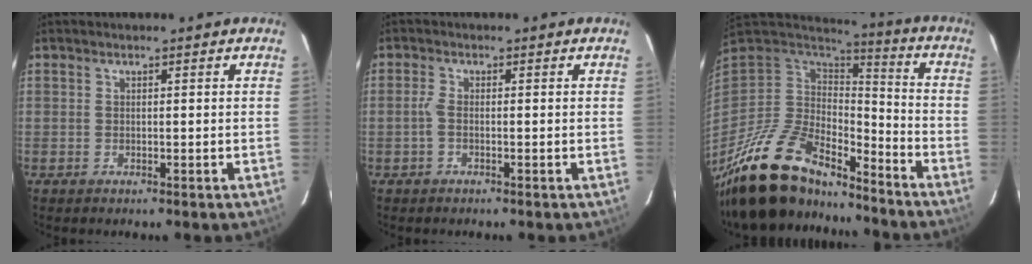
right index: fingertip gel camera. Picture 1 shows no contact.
{"total": 1.6, "force": [-0.4, 0.5, 1.5], "torque": [-0.033, 0.002, -0.011]}
{"total": 23.2, "force": [-18.4, 8.3, 11.5], "torque": [-0.233, -0.024, -0.322]}